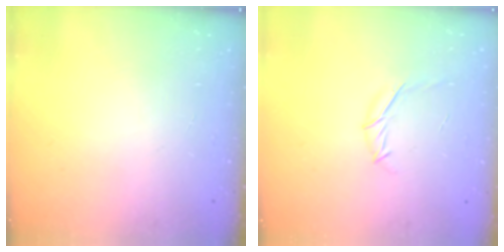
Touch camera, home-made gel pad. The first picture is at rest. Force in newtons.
{"total": 6.0, "press": 5.9, "slide": 1.0}